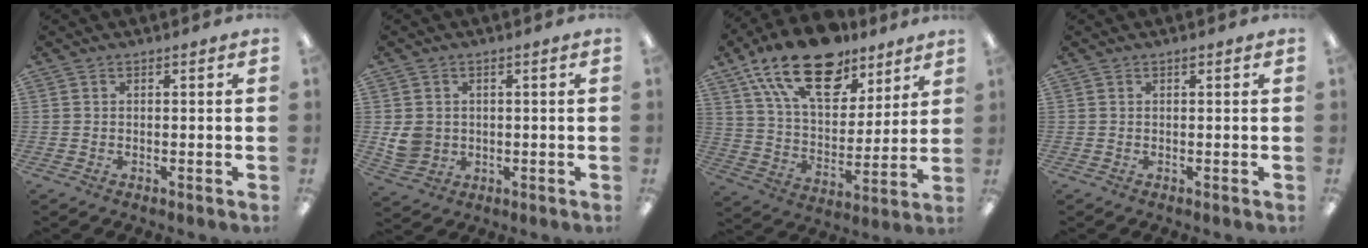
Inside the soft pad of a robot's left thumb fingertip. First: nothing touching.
{"total": 5.2, "force": [0.6, 4.8, 1.9], "torque": [-0.031, 0.003, 0.013]}
{"total": 22.2, "force": [14.6, 11.2, 12.5], "torque": [-0.216, -0.074, 0.259]}
{"total": 0.5, "force": [0.4, 0.1, 0.3], "torque": [-0.007, 0.002, 0.006]}